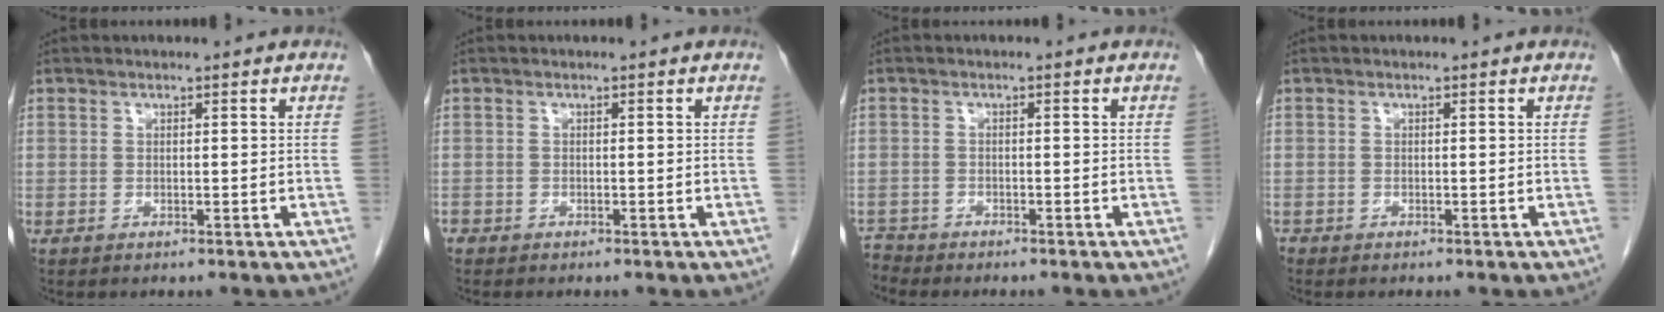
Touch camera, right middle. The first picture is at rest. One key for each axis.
{"total": 1.2, "fx": -0.9, "fy": 0.8, "fz": 0.2, "tx": -0.011, "ty": 0.000, "tz": -0.016}
{"total": 2.1, "fx": -2.0, "fy": 0.1, "fz": -0.6, "tx": 0.013, "ty": -0.009, "tz": -0.038}
{"total": 0.5, "fx": -0.5, "fy": 0.2, "fz": 0.1, "tx": -0.004, "ty": 0.001, "tz": -0.011}